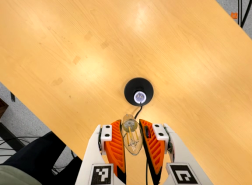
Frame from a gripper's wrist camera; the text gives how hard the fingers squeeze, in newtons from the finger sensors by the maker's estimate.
{"total": 21.1, "left": 23.2, "right": 18.9}